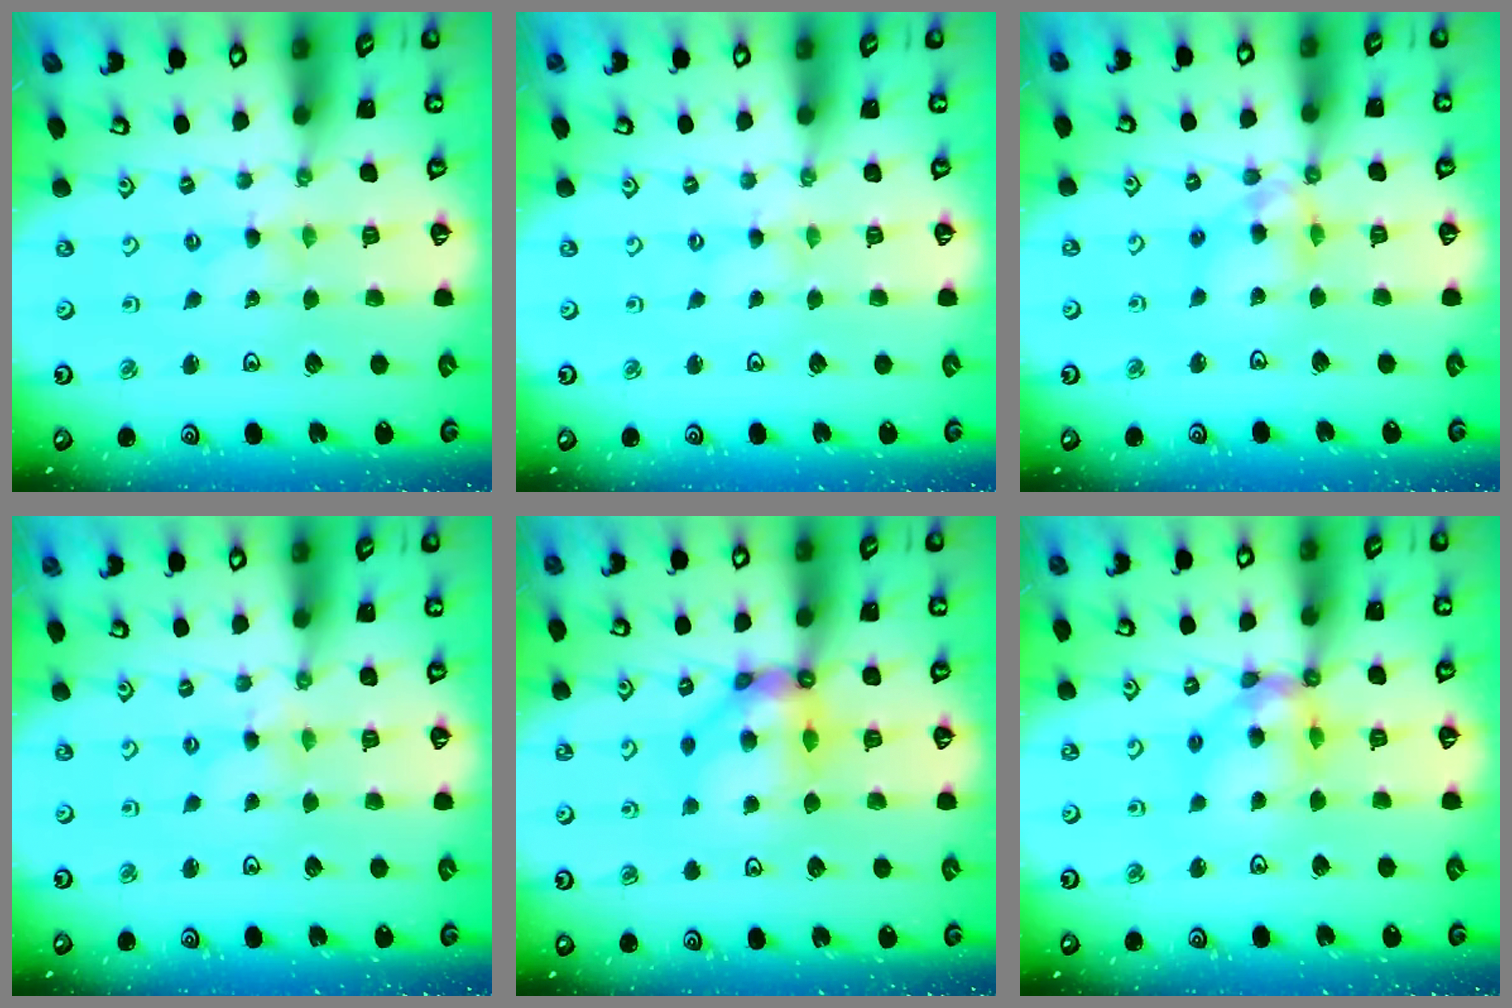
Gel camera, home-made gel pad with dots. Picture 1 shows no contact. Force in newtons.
{"total": 0.0}
{"total": 10.9, "press": 10.9, "slide": 0.8}
{"total": 1.3, "press": 1.3, "slide": 0.2}
{"total": 11.7, "press": 11.6, "slide": 1.3}
{"total": 12.4, "press": 12.3, "slide": 1.5}